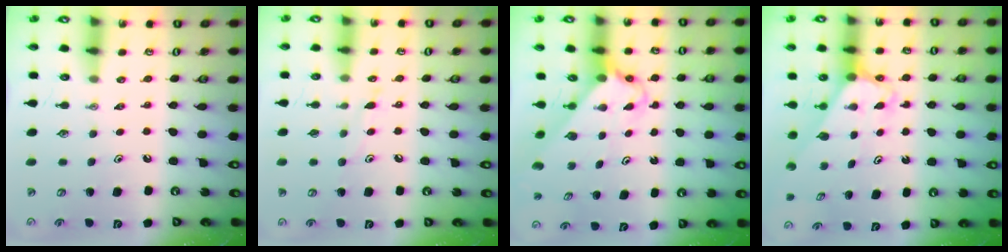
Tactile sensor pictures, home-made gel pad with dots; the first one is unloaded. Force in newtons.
{"total": 7.0, "press": 7.0, "slide": 0.2}
{"total": 2.8, "press": 2.8, "slide": 0.2}
{"total": 2.6, "press": 2.6, "slide": 0.2}